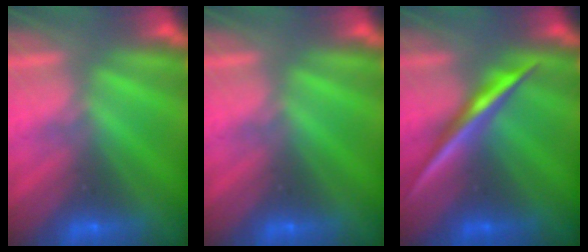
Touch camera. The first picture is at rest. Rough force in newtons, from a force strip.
{"total": 0.0}
{"total": 2.3}